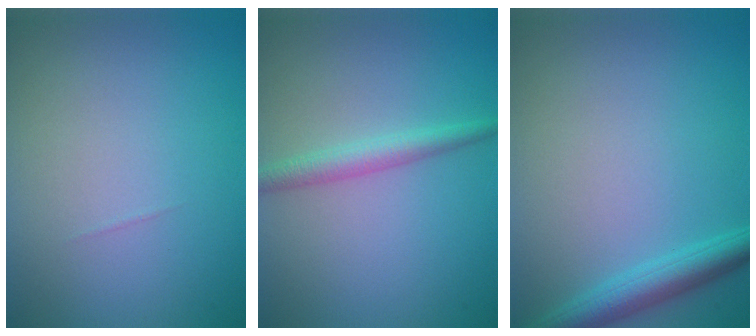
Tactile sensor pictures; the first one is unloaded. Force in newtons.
{"total": 2.2, "press": 2.2, "slide": 0.1}
{"total": 3.2, "press": 3.2, "slide": 0.2}